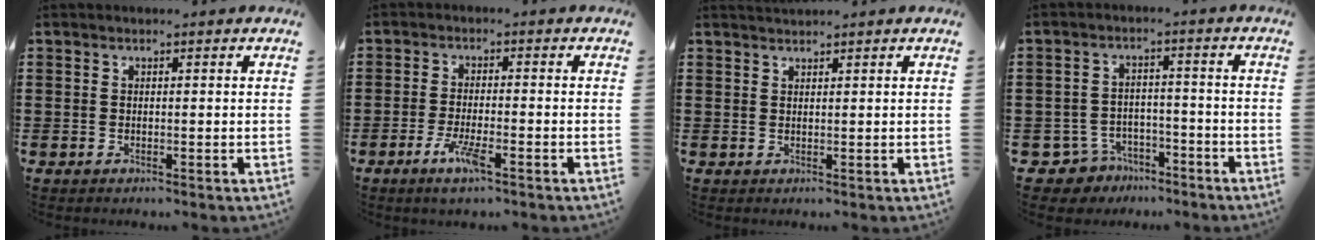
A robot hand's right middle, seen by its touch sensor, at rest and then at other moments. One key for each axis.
{"total": 4.7, "fx": -2.6, "fy": 0.7, "fz": 3.9, "tx": -0.081, "ty": -0.010, "tz": -0.047}
{"total": 1.2, "fx": 1.2, "fy": 0.1, "fz": 0.0, "tx": -0.002, "ty": 0.001, "tz": 0.022}
{"total": 4.5, "fx": -4.0, "fy": 1.9, "fz": 0.6, "tx": -0.033, "ty": 0.005, "tz": -0.086}